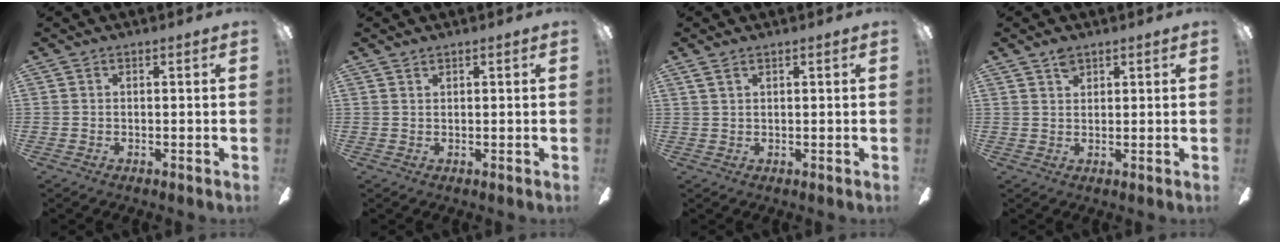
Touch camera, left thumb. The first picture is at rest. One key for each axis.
{"total": 0.7, "fx": 0.7, "fy": 0.2, "fz": 0.1, "tx": -0.003, "ty": -0.001, "tz": 0.013}
{"total": 1.9, "fx": 1.2, "fy": 0.9, "fz": 1.2, "tx": -0.026, "ty": 0.002, "tz": 0.021}
{"total": 2.5, "fx": 1.9, "fy": 1.4, "fz": 1.0, "tx": -0.015, "ty": -0.004, "tz": 0.034}